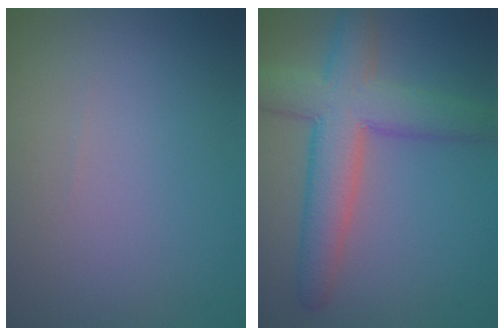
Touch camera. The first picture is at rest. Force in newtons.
{"total": 7.0, "press": 7.0, "slide": 0.4}